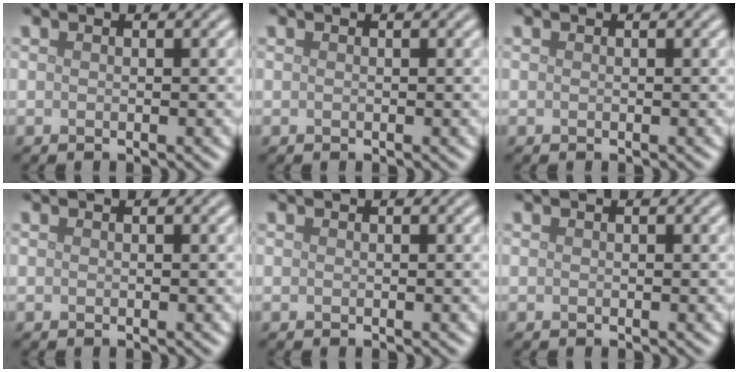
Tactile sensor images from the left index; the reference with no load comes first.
{"total": 0.0}
{"total": 0.0}
{"total": 0.0}
{"total": 0.0}
{"total": 0.0}